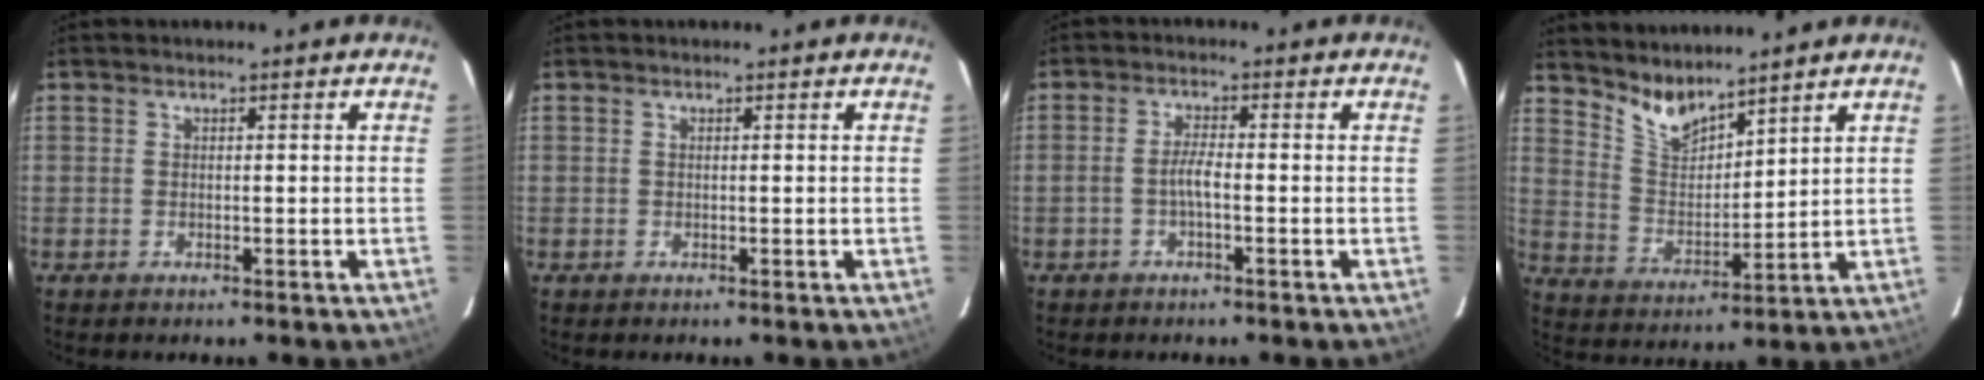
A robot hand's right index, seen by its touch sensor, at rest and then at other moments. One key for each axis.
{"total": 0.0}
{"total": 2.7, "fx": -1.1, "fy": 0.3, "fz": 2.4, "tx": -0.049, "ty": 0.005, "tz": -0.021}
{"total": 7.8, "fx": 6.9, "fy": 2.0, "fz": 3.0, "tx": -0.056, "ty": -0.008, "tz": 0.139}